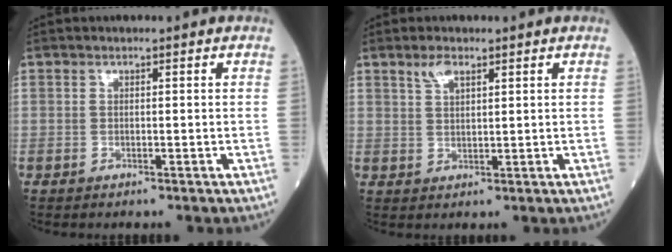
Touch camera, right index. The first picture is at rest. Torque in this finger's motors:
{"motor_torque": [0.00, 0.15, -0.02, 0.01]}